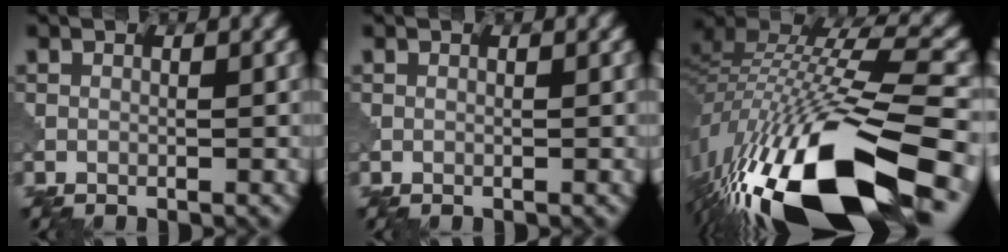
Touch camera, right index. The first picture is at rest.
{"total": 0.0}
{"total": 16.9, "force": [-7.8, 6.1, 13.7], "torque": [-0.266, -0.012, -0.128]}